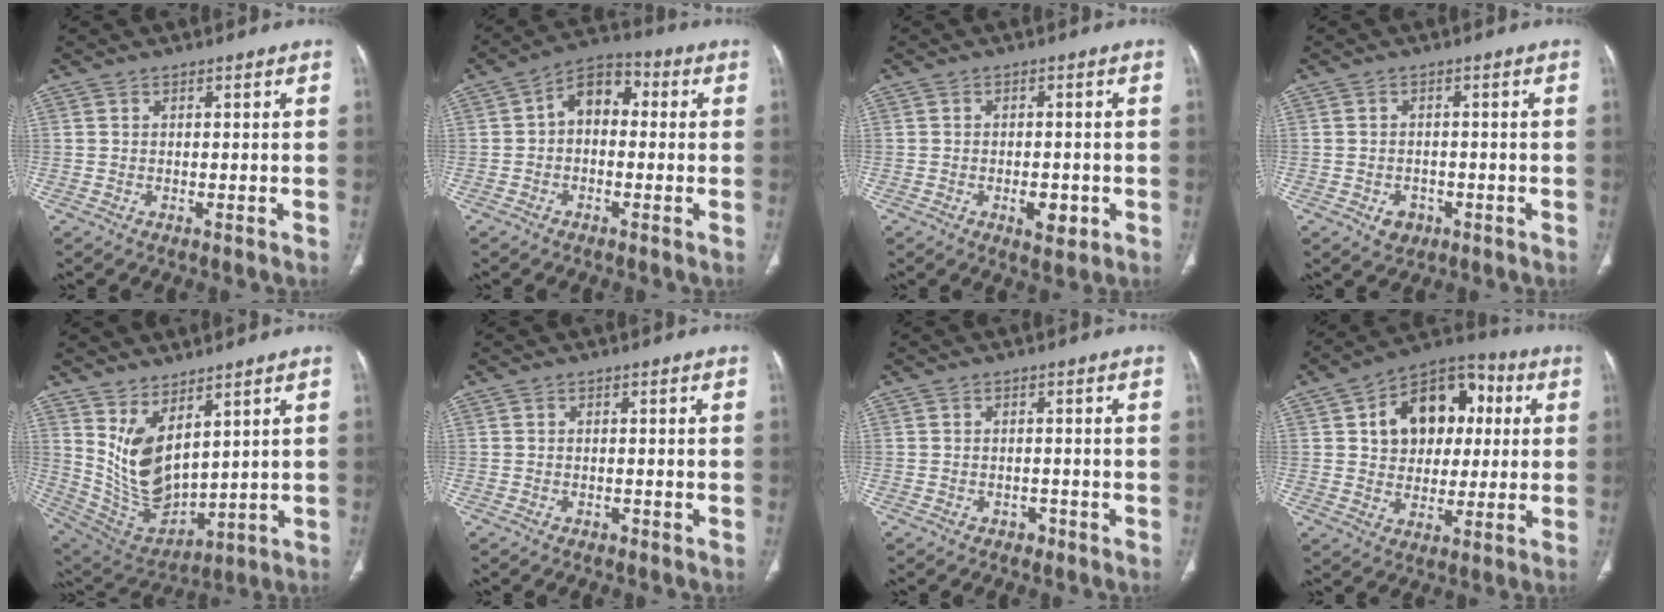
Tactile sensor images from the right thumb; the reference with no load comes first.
{"total": 7.7, "force": [0.3, 5.3, 5.6], "torque": [-0.062, 0.028, -0.011]}
{"total": 4.4, "force": [-1.4, 2.4, 3.5], "torque": [-0.040, 0.002, -0.015]}
{"total": 3.2, "force": [-1.4, 2.6, 1.4], "torque": [-0.009, 0.008, -0.013]}
{"total": 12.2, "force": [5.2, 6.0, 9.3], "torque": [-0.155, -0.042, 0.132]}
{"total": 0.6, "force": [-0.4, 0.4, 0.3], "torque": [-0.005, 0.001, -0.008]}
{"total": 1.5, "force": [-0.9, 1.1, 0.5], "torque": [-0.005, 0.005, -0.013]}
{"total": 16.1, "force": [3.6, 11.8, 10.4], "torque": [-0.112, 0.016, 0.052]}